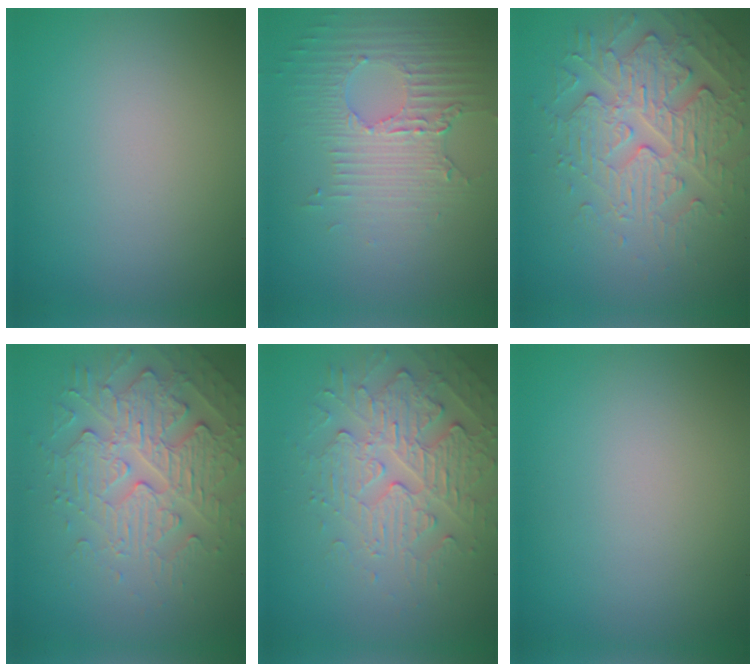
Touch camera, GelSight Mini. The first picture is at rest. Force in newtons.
{"total": 3.6, "press": 3.1, "slide": 1.8}
{"total": 4.8, "press": 4.2, "slide": 2.4}
{"total": 4.8, "press": 4.1, "slide": 2.3}
{"total": 4.0, "press": 3.6, "slide": 1.8}
{"total": 0.0}